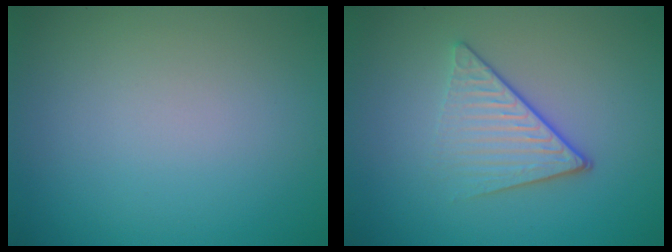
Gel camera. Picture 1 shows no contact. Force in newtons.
{"total": 4.1, "press": 2.9, "slide": 2.9}